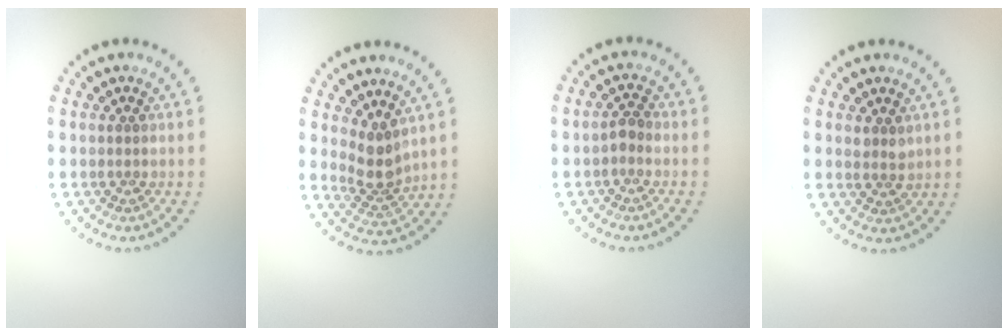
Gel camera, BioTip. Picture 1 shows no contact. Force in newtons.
{"total": 2.7, "press": 2.0, "slide": 1.8}
{"total": 1.1, "press": 1.0, "slide": 0.4}
{"total": 1.5, "press": 1.3, "slide": 0.6}